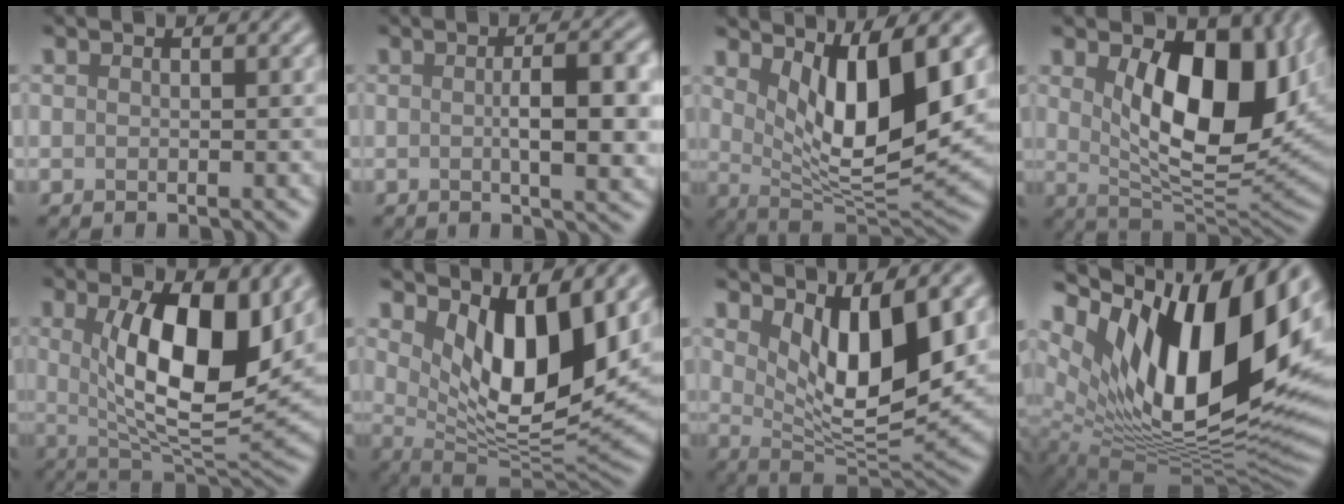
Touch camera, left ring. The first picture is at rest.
{"total": 6.1, "force": [-0.1, 1.7, 5.9], "torque": [-0.082, -0.001, 0.003]}
{"total": 9.2, "force": [2.8, 3.0, 8.2], "torque": [-0.135, -0.025, 0.054]}
{"total": 10.9, "force": [2.6, 5.6, 9.0], "torque": [-0.138, -0.017, 0.052]}
{"total": 10.2, "force": [2.1, 3.5, 9.3], "torque": [-0.148, -0.014, 0.040]}
{"total": 9.5, "force": [3.1, 3.9, 8.1], "torque": [-0.136, -0.027, 0.057]}
{"total": 8.3, "force": [2.6, 3.2, 7.2], "torque": [-0.120, -0.023, 0.050]}
{"total": 17.6, "force": [6.3, 8.0, 14.4], "torque": [-0.237, 0.000, 0.106]}